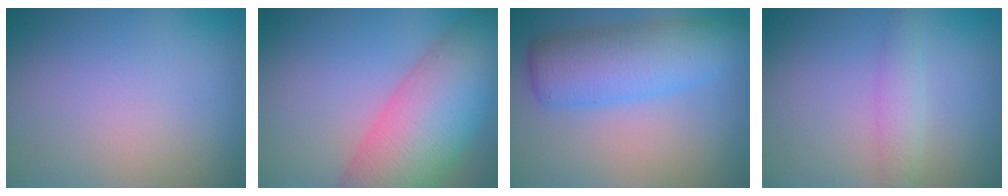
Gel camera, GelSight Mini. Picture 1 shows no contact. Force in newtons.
{"total": 11.4, "press": 11.3, "slide": 0.5}
{"total": 6.1, "press": 6.1, "slide": 0.2}
{"total": 1.8, "press": 1.8, "slide": 0.0}